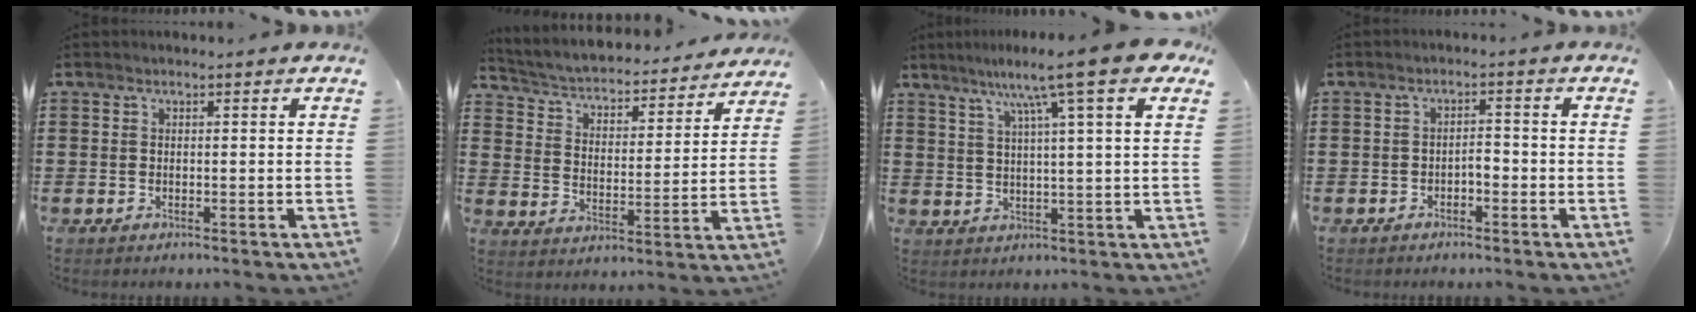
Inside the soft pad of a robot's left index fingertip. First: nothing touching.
{"total": 3.2, "force": [3.1, 0.5, 0.7], "torque": [-0.035, -0.029, 0.042]}
{"total": 10.2, "force": [6.5, -0.1, 7.8], "torque": [-0.150, -0.013, 0.104]}
{"total": 1.9, "force": [-1.2, 0.7, 1.3], "torque": [-0.028, 0.004, -0.026]}